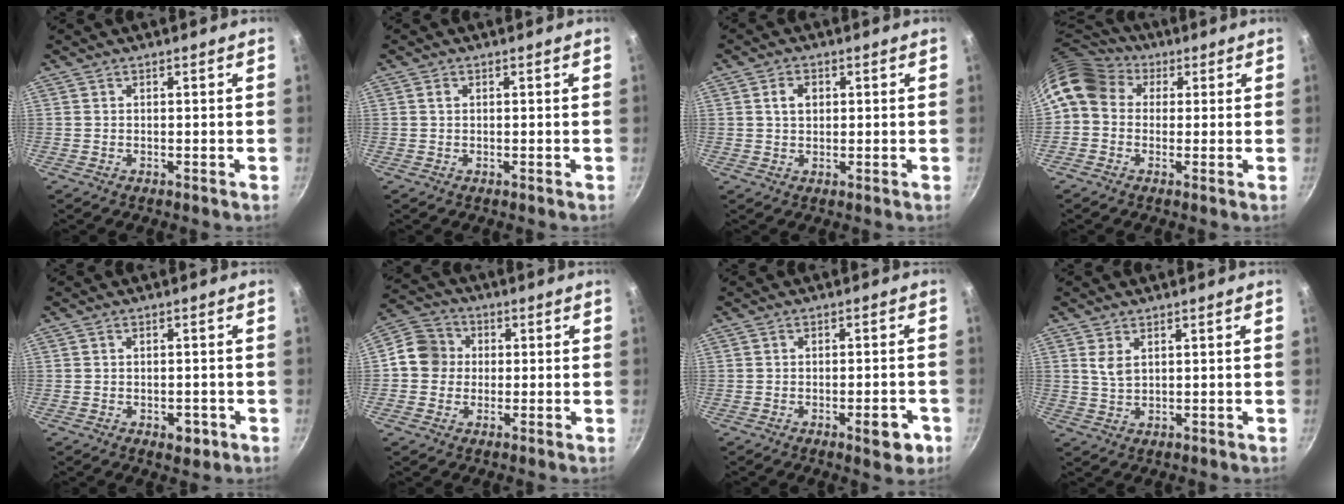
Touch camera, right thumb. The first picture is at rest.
{"total": 0.8, "force": [0.2, 0.6, 0.5], "torque": [-0.011, 0.002, 0.003]}
{"total": 3.3, "force": [0.8, 2.4, 2.1], "torque": [-0.026, 0.002, 0.012]}
{"total": 11.2, "force": [2.5, 9.2, 5.9], "torque": [-0.102, 0.025, 0.025]}
{"total": 3.5, "force": [-1.3, 2.1, 2.4], "torque": [-0.021, 0.011, -0.010]}
{"total": 7.5, "force": [0.1, 6.9, 3.0], "torque": [-0.021, 0.015, -0.019]}
{"total": 5.5, "force": [-2.4, 2.1, 4.4], "torque": [-0.041, 0.016, -0.025]}
{"total": 3.3, "force": [1.4, 1.8, 2.3], "torque": [-0.042, -0.009, 0.029]}